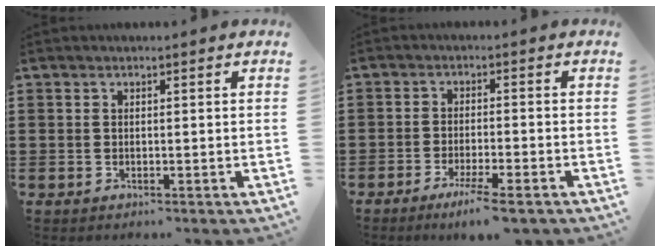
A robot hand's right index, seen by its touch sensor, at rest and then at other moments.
{"total": 4.2, "force": [-3.4, -0.2, 2.4], "torque": [-0.045, -0.011, -0.061]}